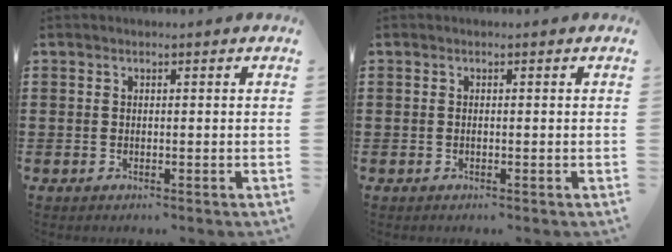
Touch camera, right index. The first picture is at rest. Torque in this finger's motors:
{"motor_torque": [0.65, 1.01, 0.06, 0.01]}